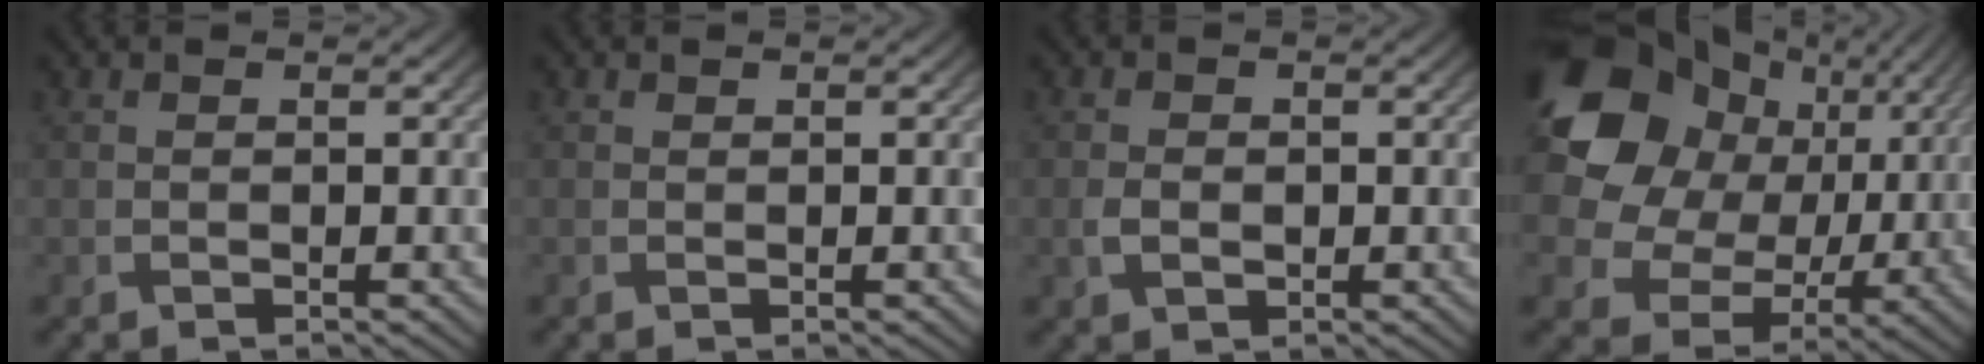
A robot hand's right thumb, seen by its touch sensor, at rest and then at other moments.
{"total": 0.0}
{"total": 2.2, "force": [-0.6, 1.5, 1.4], "torque": [-0.033, -0.005, -0.011]}
{"total": 18.1, "force": [5.4, 14.6, 9.2], "torque": [-0.257, 0.027, 0.118]}